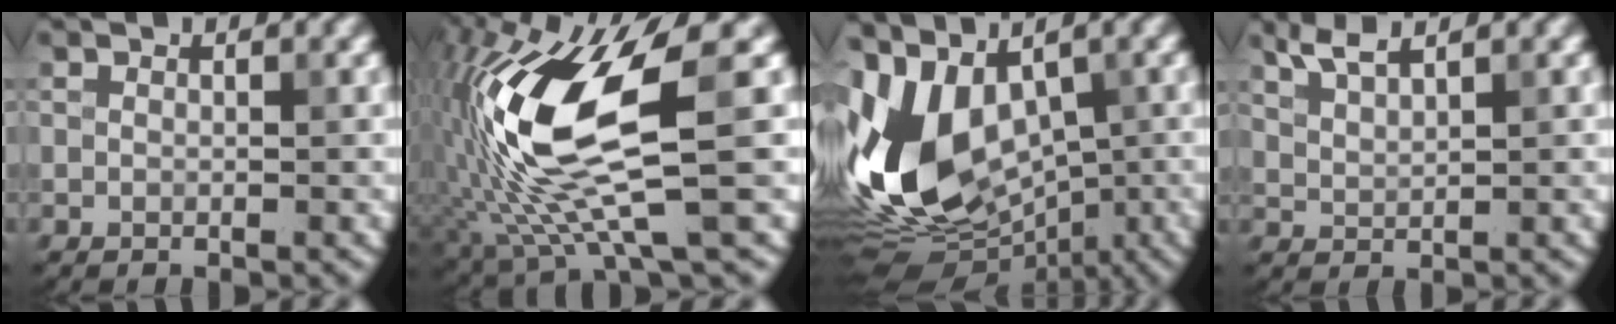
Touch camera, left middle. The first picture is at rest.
{"total": 12.1, "force": [0.5, 3.4, 11.6], "torque": [-0.237, -0.004, 0.010]}
{"total": 13.9, "force": [-0.3, 8.8, 10.7], "torque": [-0.210, -0.005, -0.013]}
{"total": 2.4, "force": [2.0, 0.4, 1.2], "torque": [-0.024, 0.004, 0.047]}